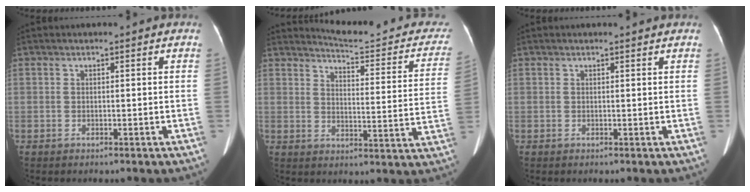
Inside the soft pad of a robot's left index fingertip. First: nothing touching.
{"total": 16.7, "force": [15.8, 2.8, 4.6], "torque": [-0.040, -0.057, 0.173]}
{"total": 0.9, "force": [0.9, -0.1, 0.2], "torque": [-0.009, 0.000, 0.012]}